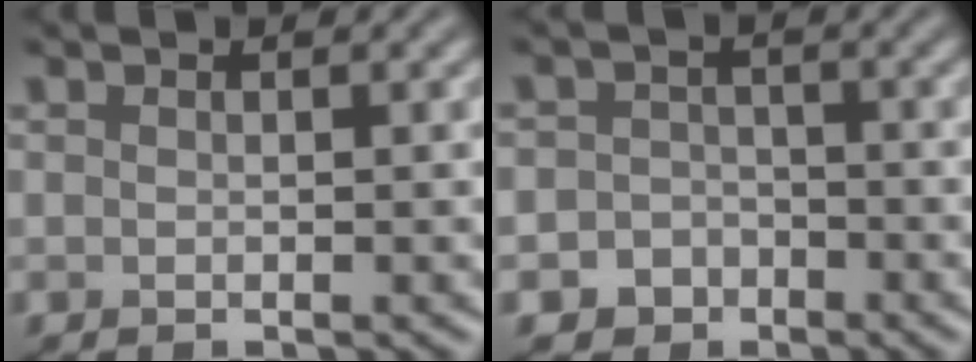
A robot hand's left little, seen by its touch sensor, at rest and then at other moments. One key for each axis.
{"total": 3.6, "fx": -2.0, "fy": 2.9, "fz": 0.4, "tx": 0.028, "ty": 0.000, "tz": -0.040}